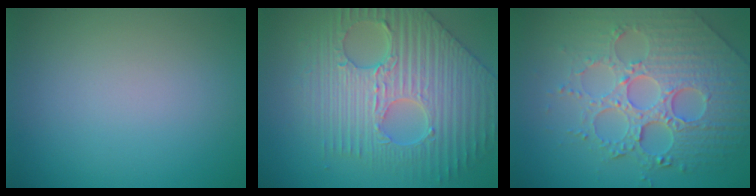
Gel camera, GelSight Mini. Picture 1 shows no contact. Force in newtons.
{"total": 7.7, "press": 6.4, "slide": 4.3}
{"total": 8.1, "press": 6.0, "slide": 5.5}